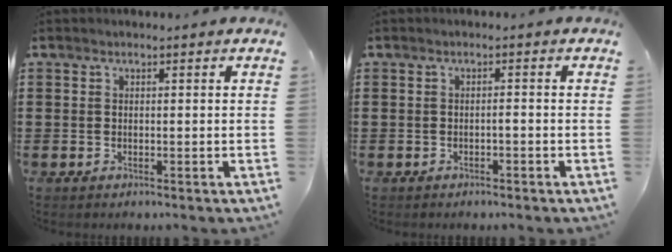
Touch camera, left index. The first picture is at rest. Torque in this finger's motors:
{"motor_torque": [-0.05, -0.01, 0.06, 0.00]}